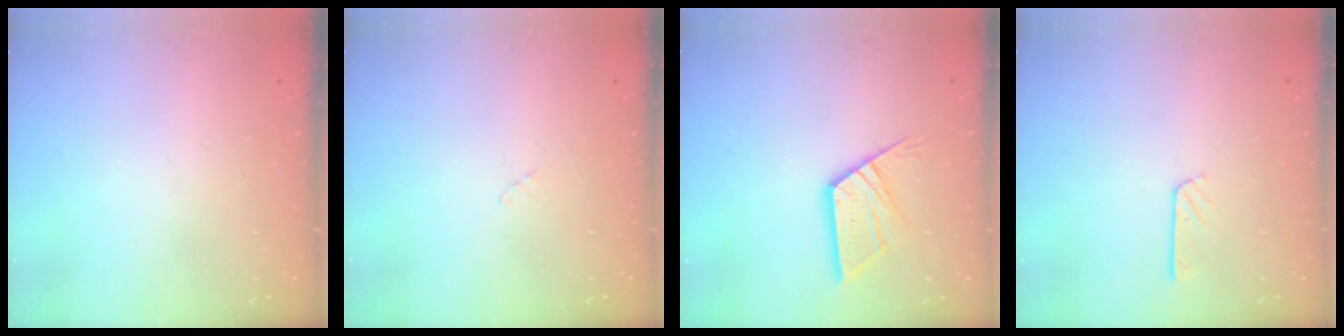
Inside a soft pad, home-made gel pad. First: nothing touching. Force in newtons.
{"total": 2.7, "press": 2.7, "slide": 0.3}
{"total": 11.7, "press": 11.7, "slide": 1.0}
{"total": 2.8, "press": 2.8, "slide": 0.2}